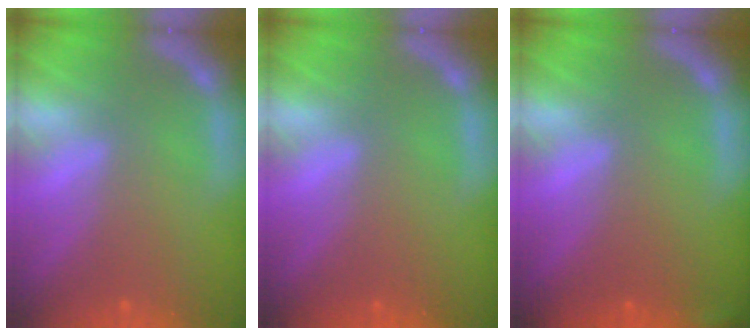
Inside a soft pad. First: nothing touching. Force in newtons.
{"total": 0.0}
{"total": 0.9}